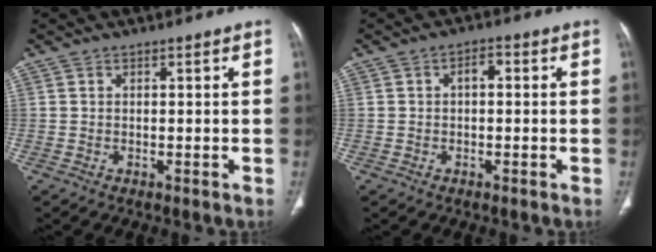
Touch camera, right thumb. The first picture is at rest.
{"total": 2.3, "force": [0.1, 1.4, 1.8], "torque": [-0.023, 0.010, -0.004]}